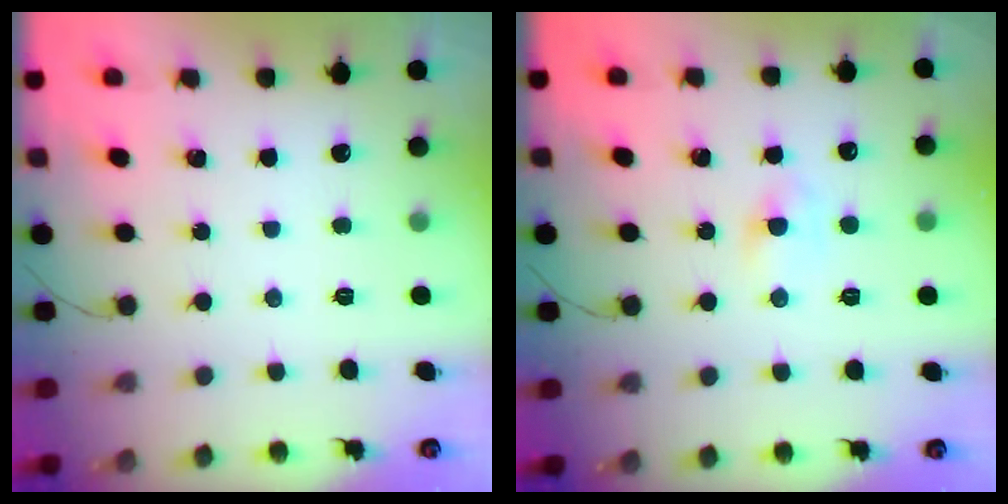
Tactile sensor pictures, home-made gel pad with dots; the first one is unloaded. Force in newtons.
{"total": 2.0, "press": 1.8, "slide": 0.9}